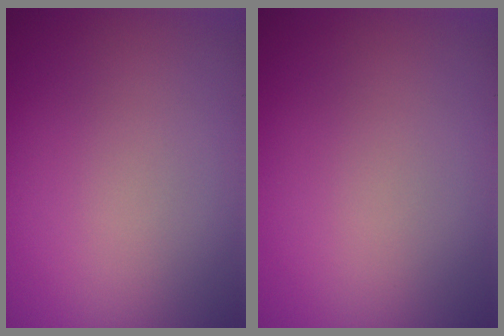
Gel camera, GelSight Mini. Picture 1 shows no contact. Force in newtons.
{"total": 0.0}